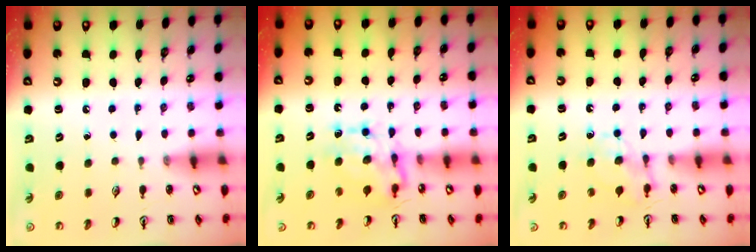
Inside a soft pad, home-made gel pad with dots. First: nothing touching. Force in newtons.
{"total": 7.1, "press": 7.1, "slide": 0.3}
{"total": 5.7, "press": 5.7, "slide": 0.3}